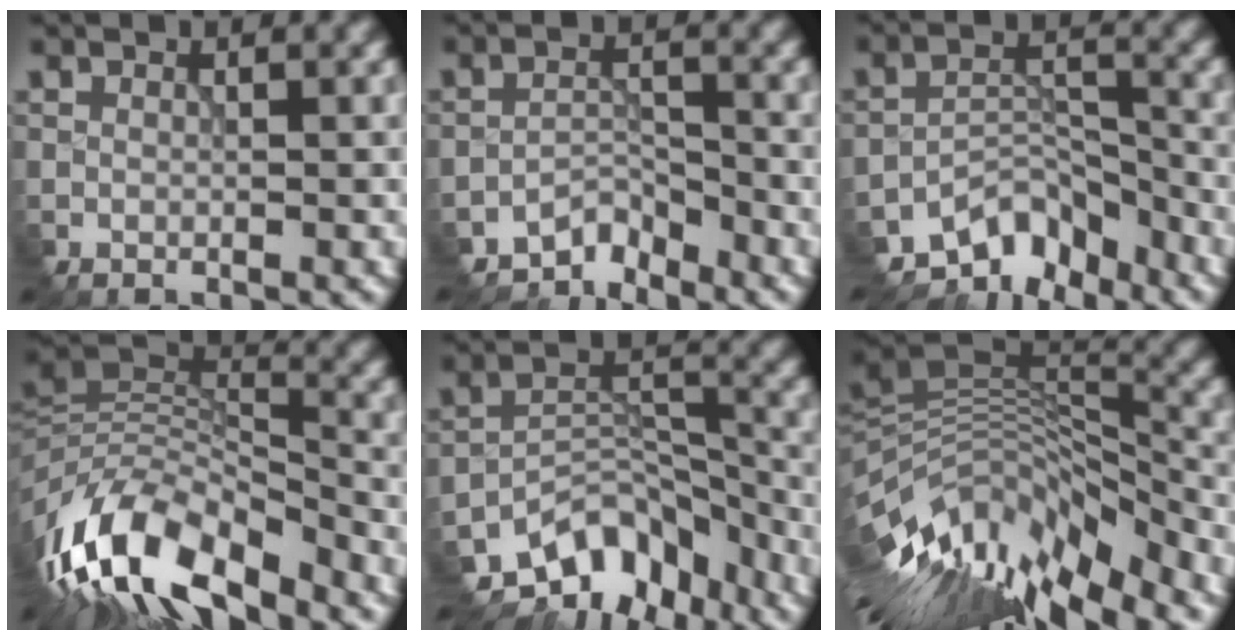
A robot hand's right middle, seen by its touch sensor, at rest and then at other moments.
{"total": 2.9, "force": [-2.8, 0.6, -0.1], "torque": [0.005, 0.009, -0.056]}
{"total": 6.5, "force": [-5.5, 2.7, 2.3], "torque": [-0.025, -0.001, -0.103]}
{"total": 12.4, "force": [-7.3, 5.0, 8.7], "torque": [-0.167, 0.003, -0.139]}
{"total": 8.7, "force": [-6.8, 4.2, 3.6], "torque": [-0.049, -0.003, -0.118]}
{"total": 14.4, "force": [-7.9, 5.2, 11.0], "torque": [-0.210, 0.012, -0.135]}